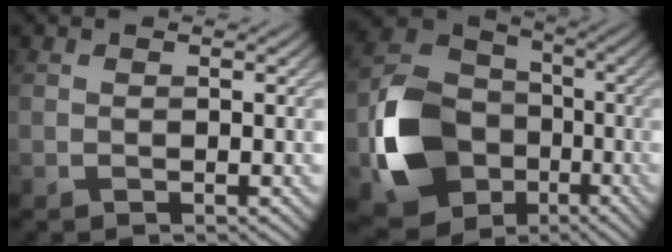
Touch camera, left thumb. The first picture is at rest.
{"total": 13.4, "force": [-4.2, 10.6, 6.9], "torque": [-0.166, -0.015, -0.097]}